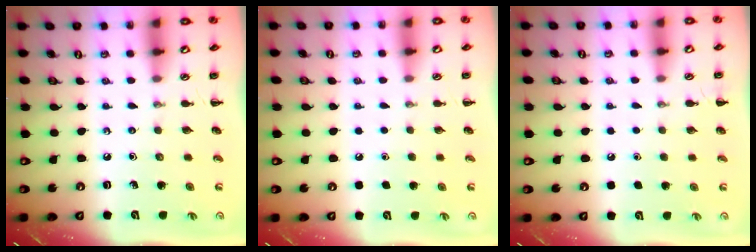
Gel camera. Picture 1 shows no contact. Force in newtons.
{"total": 1.7, "press": 1.7, "slide": 0.1}
{"total": 1.8, "press": 1.8, "slide": 0.1}